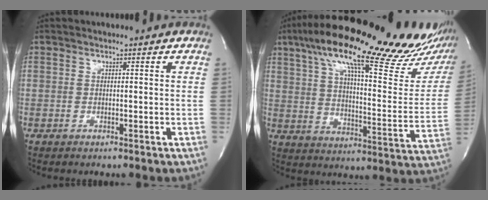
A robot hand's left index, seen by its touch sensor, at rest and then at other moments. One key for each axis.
{"total": 32.5, "fx": 25.0, "fy": 5.1, "fz": 20.2, "tx": -0.283, "ty": -0.008, "tz": 0.333}